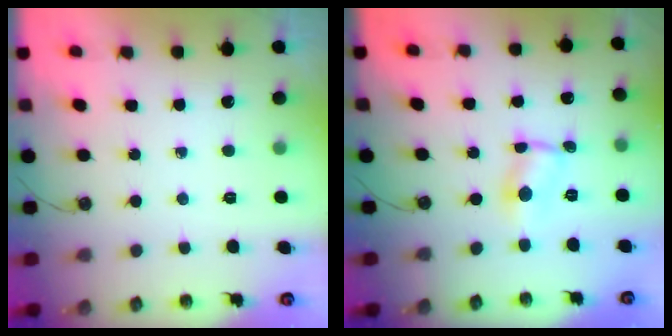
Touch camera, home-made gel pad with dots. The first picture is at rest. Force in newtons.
{"total": 2.2, "press": 2.1, "slide": 0.3}